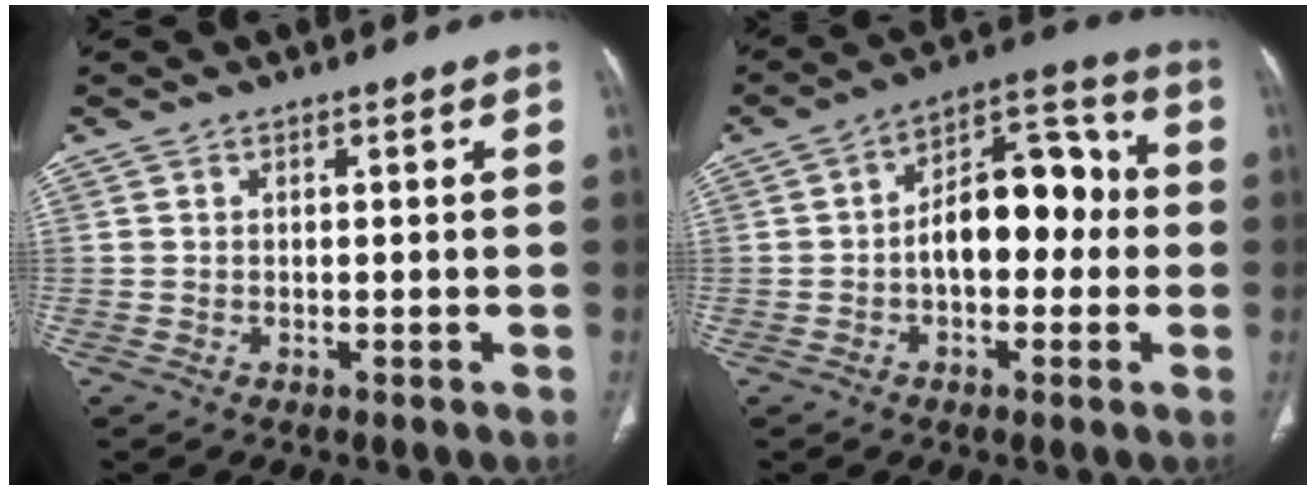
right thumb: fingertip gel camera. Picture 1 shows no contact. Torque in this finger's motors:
{"motor_torque": [1.06, 2.93, 1.30, -0.17, 0.11]}